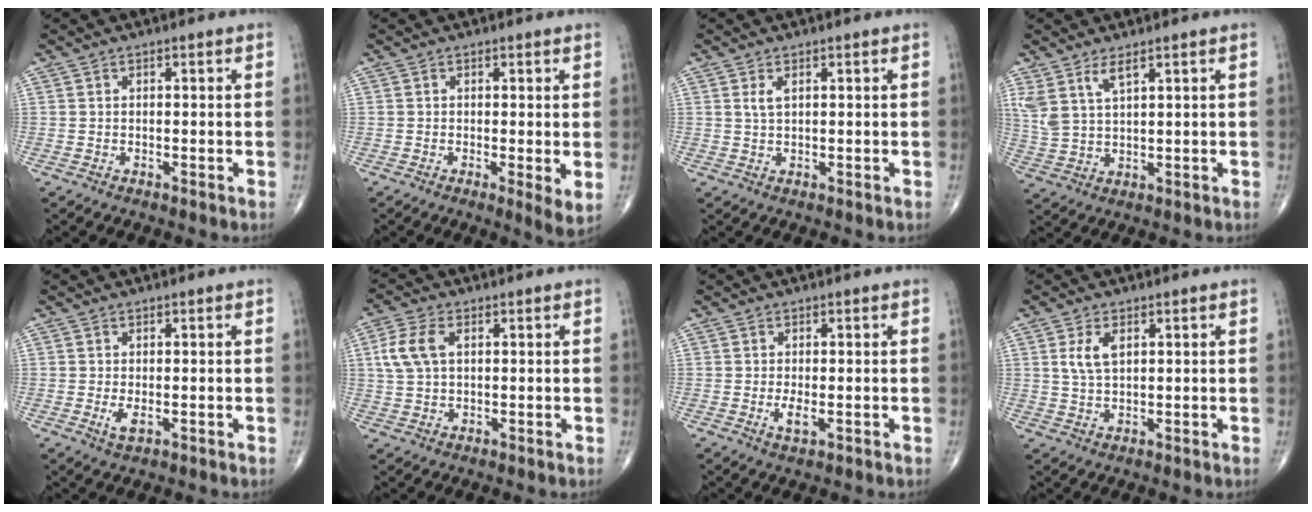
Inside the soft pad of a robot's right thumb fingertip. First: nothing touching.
{"total": 3.6, "force": [-0.1, 0.8, 3.5], "torque": [-0.056, -0.014, -0.008]}
{"total": 1.8, "force": [0.7, 0.7, 1.5], "torque": [-0.033, 0.001, 0.018]}
{"total": 5.6, "force": [3.4, 1.9, 4.0], "torque": [-0.090, -0.015, 0.078]}
{"total": 2.3, "force": [-0.5, 1.0, 2.0], "torque": [-0.040, -0.006, -0.008]}
{"total": 6.7, "force": [1.6, 4.0, 5.1], "torque": [-0.118, 0.010, 0.031]}
{"total": 2.4, "force": [-0.5, 0.8, 2.2], "torque": [-0.047, -0.007, -0.009]}
{"total": 4.6, "force": [1.5, 2.4, 3.7], "torque": [-0.071, -0.004, 0.032]}